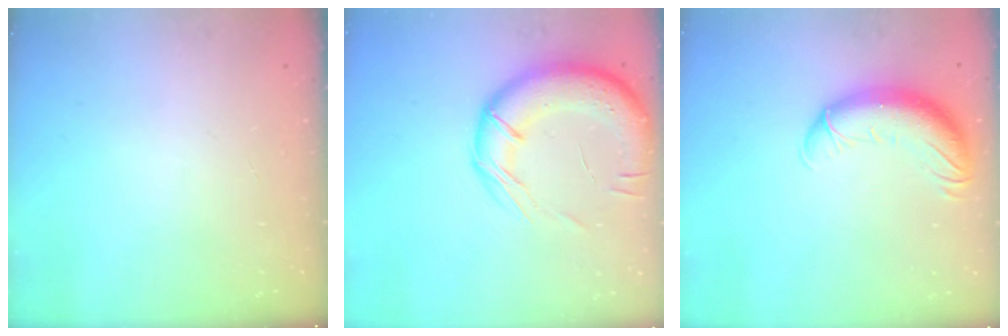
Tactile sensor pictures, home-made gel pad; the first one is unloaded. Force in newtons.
{"total": 18.4, "press": 18.0, "slide": 3.7}
{"total": 13.4, "press": 13.0, "slide": 3.2}